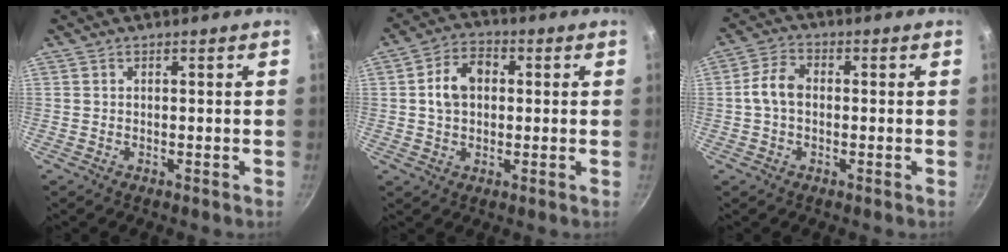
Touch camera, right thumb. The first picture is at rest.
{"total": 8.4, "force": [1.1, 6.1, 5.6], "torque": [-0.076, 0.016, 0.011]}
{"total": 5.8, "force": [-0.3, 4.0, 4.1], "torque": [-0.077, 0.023, -0.014]}